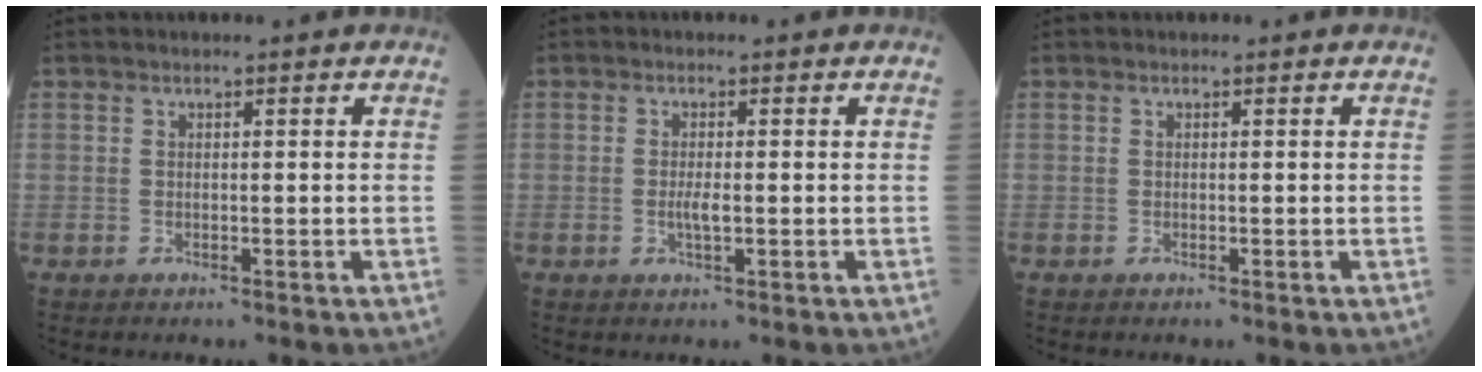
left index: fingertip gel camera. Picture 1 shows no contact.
{"total": 2.0, "force": [-0.5, 0.4, 1.9], "torque": [-0.039, -0.002, -0.008]}
{"total": 0.0}